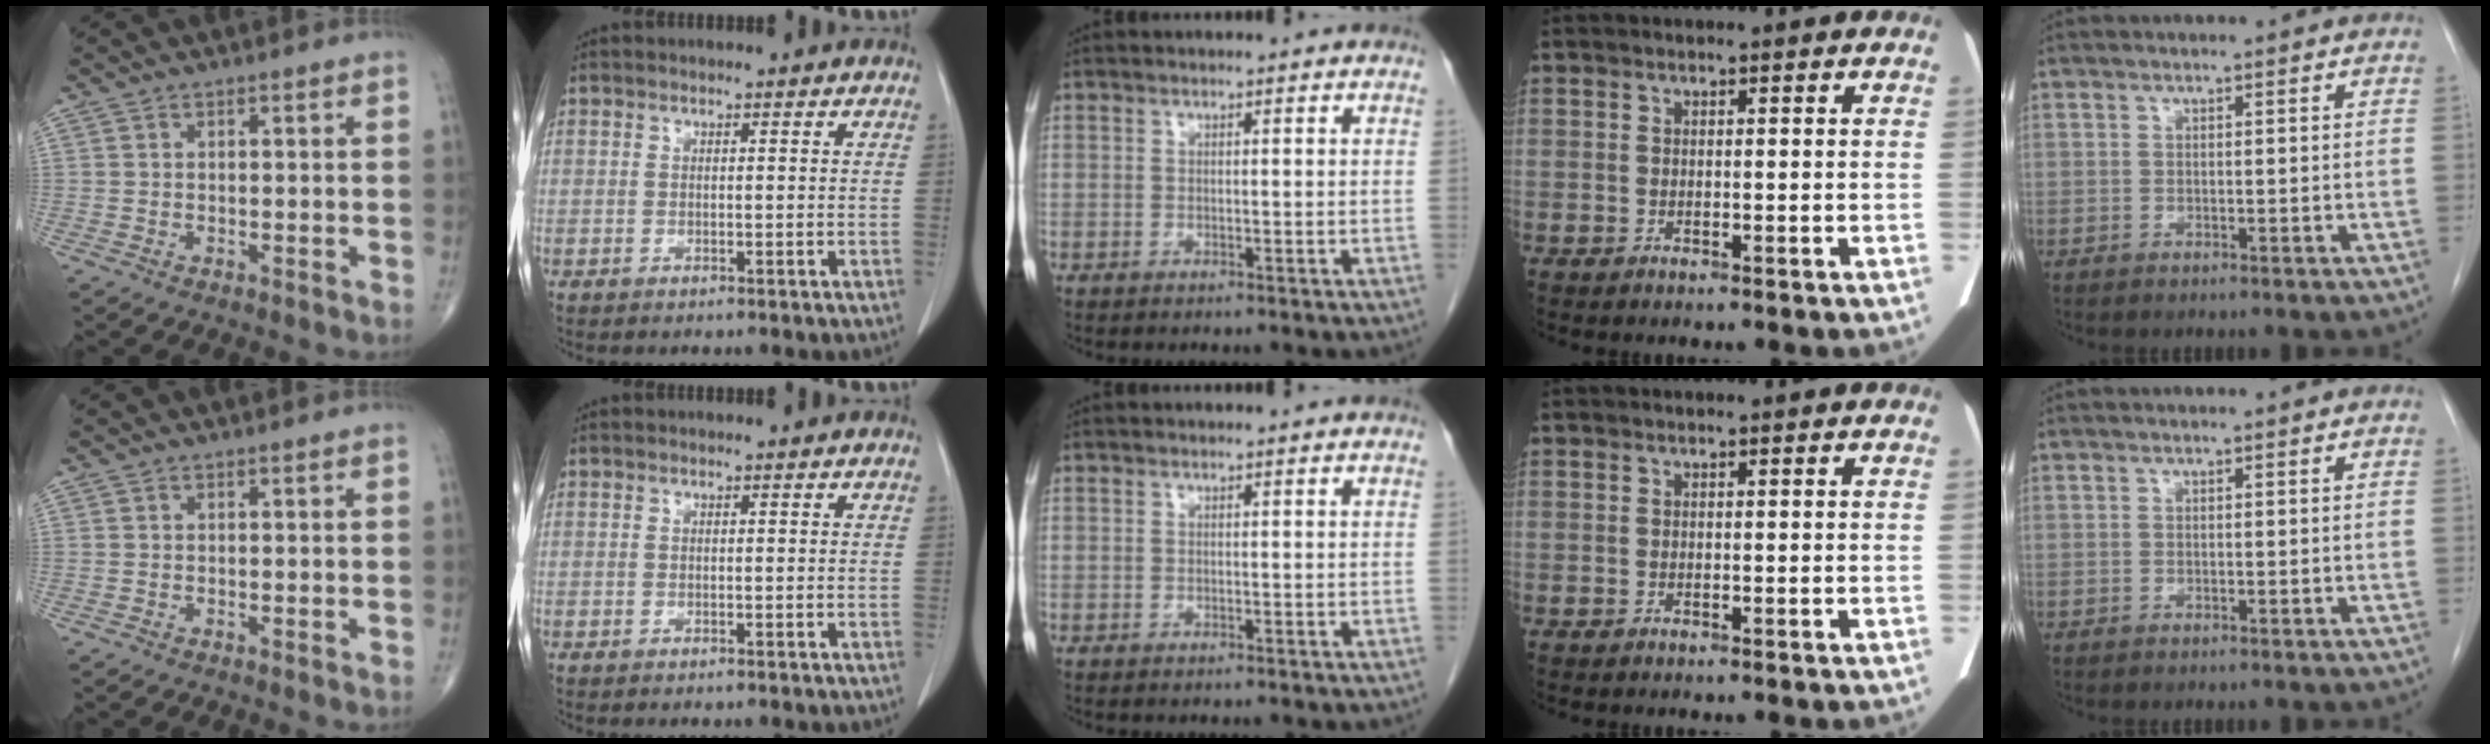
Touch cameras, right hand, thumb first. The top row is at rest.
{}